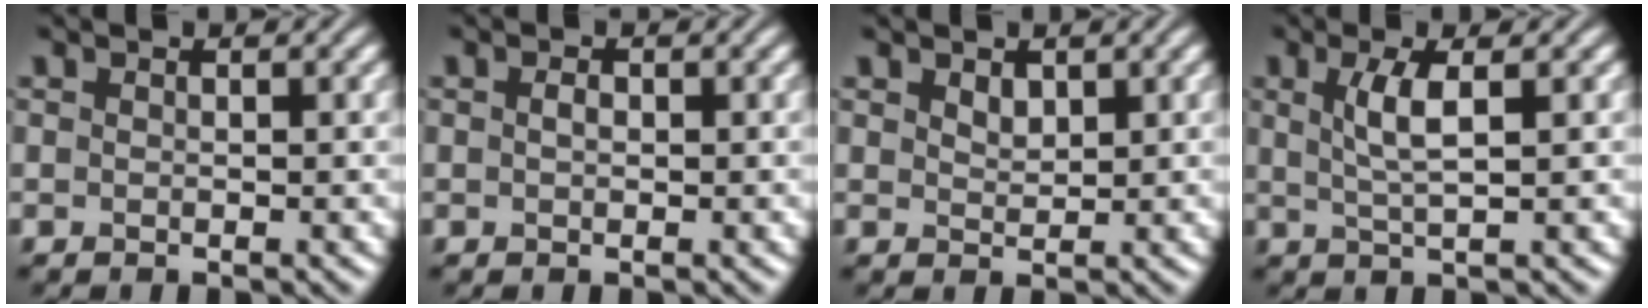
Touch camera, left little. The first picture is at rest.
{"total": 0.8, "force": [0.0, 0.5, 0.6], "torque": [-0.012, 0.000, 0.000]}
{"total": 1.2, "force": [0.8, 0.7, 0.6], "torque": [-0.011, -0.001, 0.019]}
{"total": 3.0, "force": [0.8, 0.7, 2.8], "torque": [-0.057, -0.001, 0.016]}